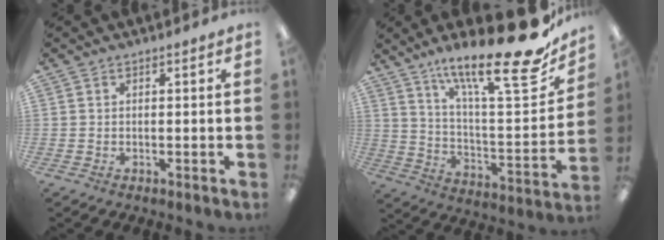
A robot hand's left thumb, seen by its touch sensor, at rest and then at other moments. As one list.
[{"total": 23.9, "force": [17.8, 4.4, 15.4], "torque": [-0.217, -0.133, 0.276]}]